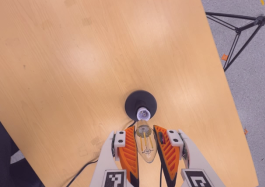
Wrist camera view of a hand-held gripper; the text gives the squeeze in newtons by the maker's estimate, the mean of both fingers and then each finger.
{"total": 15.2, "left": 15.2, "right": 15.3}